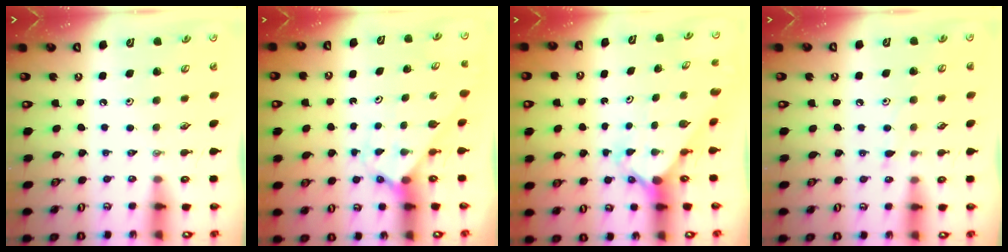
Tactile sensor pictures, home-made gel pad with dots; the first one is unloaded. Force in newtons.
{"total": 2.3, "press": 2.3, "slide": 0.2}
{"total": 2.3, "press": 2.3, "slide": 0.1}
{"total": 6.2, "press": 6.2, "slide": 0.7}